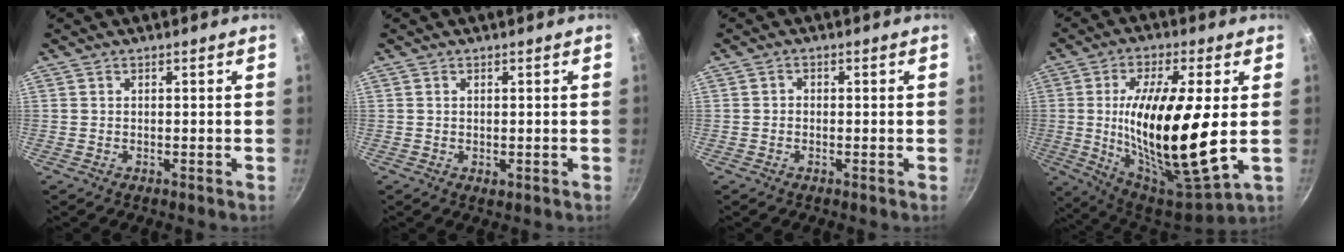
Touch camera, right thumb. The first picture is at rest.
{"total": 0.9, "force": [0.0, 0.4, 0.8], "torque": [-0.012, -0.003, 0.000]}
{"total": 0.9, "force": [-0.4, 0.8, 0.4], "torque": [-0.005, 0.004, -0.008]}
{"total": 23.0, "force": [0.1, 6.7, 22.0], "torque": [-0.397, -0.018, 0.008]}